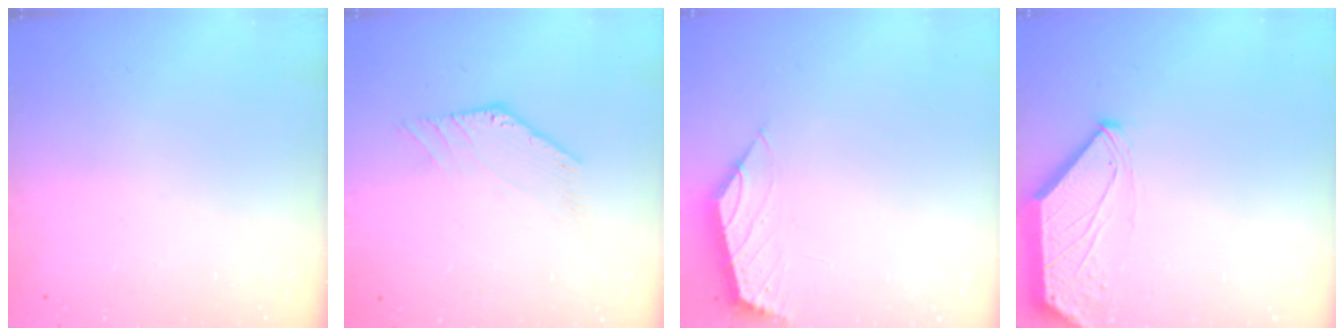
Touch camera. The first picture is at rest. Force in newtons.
{"total": 0.0}
{"total": 0.9, "press": 0.9, "slide": 0.3}
{"total": 0.0}